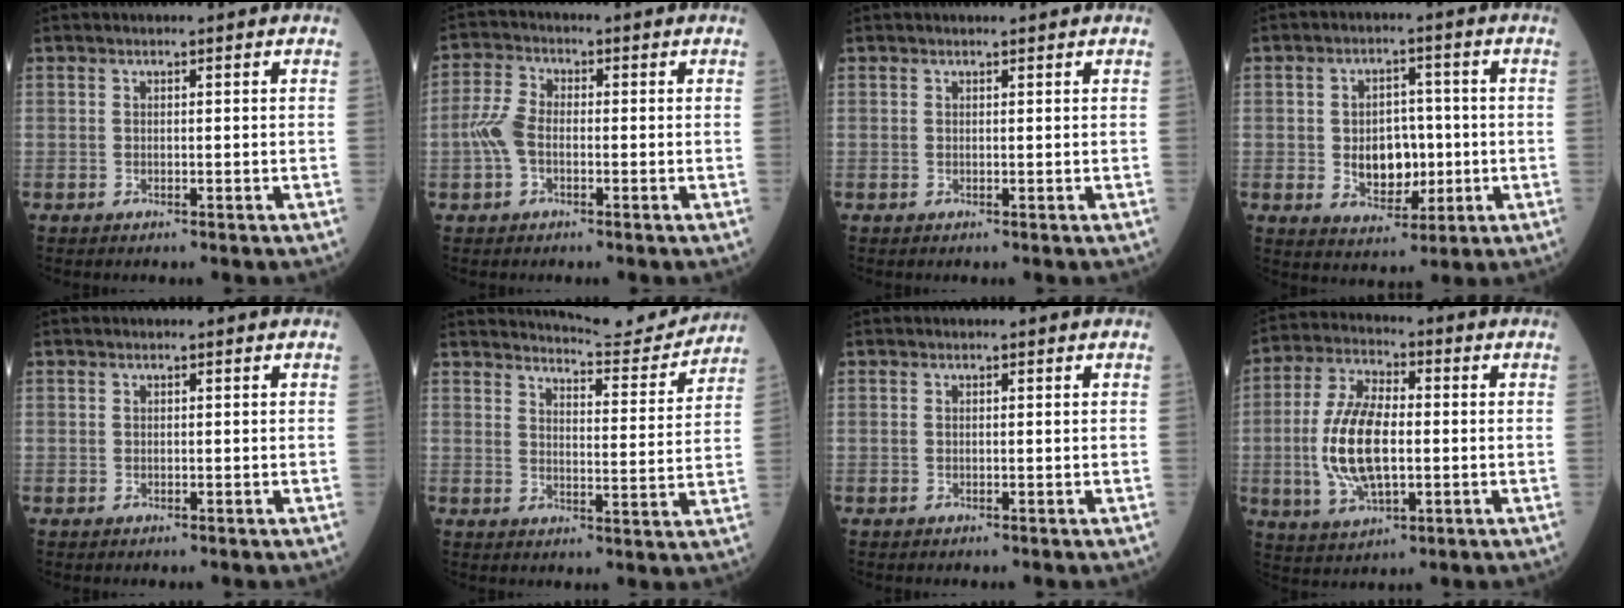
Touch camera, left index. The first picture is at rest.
{"total": 4.8, "force": [-1.2, 2.7, 3.7], "torque": [-0.097, 0.010, -0.030]}
{"total": 0.6, "force": [0.5, -0.1, 0.0], "torque": [-0.005, -0.002, 0.009]}
{"total": 7.3, "force": [-0.8, 4.8, 5.4], "torque": [-0.088, 0.004, -0.004]}
{"total": 0.0}
{"total": 11.0, "force": [11.0, 0.0, 1.0], "torque": [-0.019, -0.028, 0.141]}
{"total": 0.0}
{"total": 12.2, "force": [-1.1, 4.9, 11.1], "torque": [-0.239, 0.005, -0.017]}